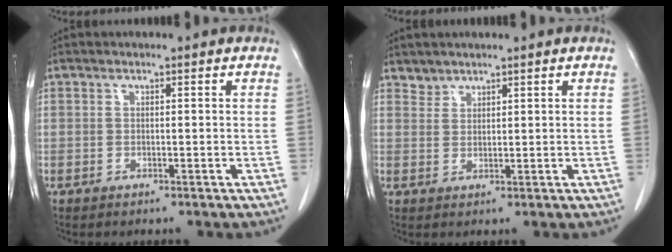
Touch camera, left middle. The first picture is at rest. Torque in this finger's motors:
{"motor_torque": [-0.02, -0.01, 0.02, 0.00]}